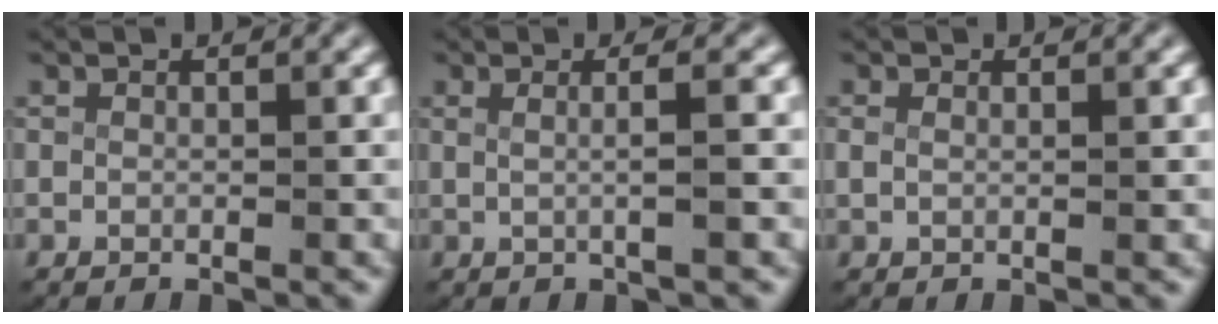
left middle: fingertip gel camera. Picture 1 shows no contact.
{"total": 2.2, "force": [0.1, -0.1, 2.2], "torque": [-0.038, 0.002, 0.003]}
{"total": 0.8, "force": [0.3, 0.2, 0.7], "torque": [-0.018, -0.007, 0.012]}